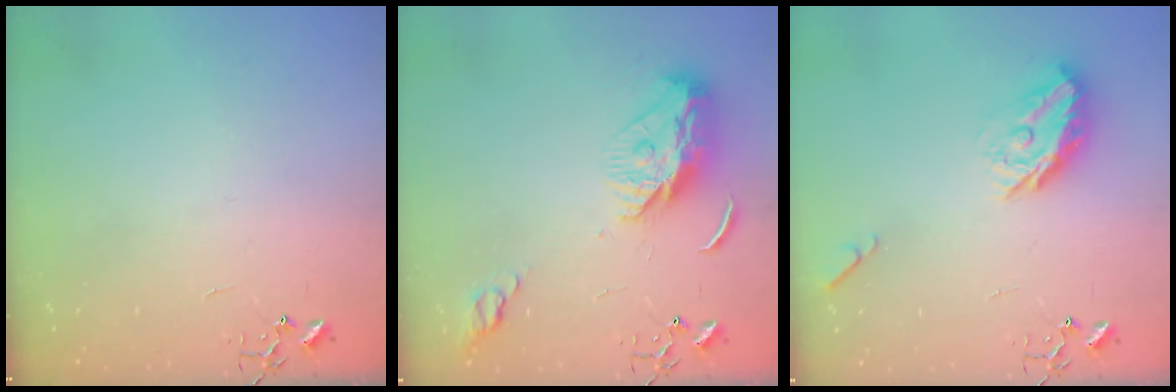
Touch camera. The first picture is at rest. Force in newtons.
{"total": 10.9, "press": 10.9, "slide": 0.9}
{"total": 12.2, "press": 12.2, "slide": 0.7}